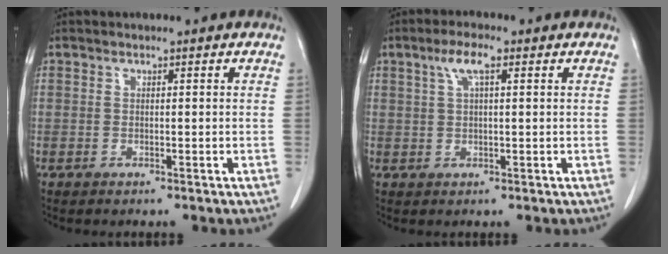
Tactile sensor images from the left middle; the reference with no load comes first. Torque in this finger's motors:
{"motor_torque": [0.87, -0.17, 0.03, 0.04]}